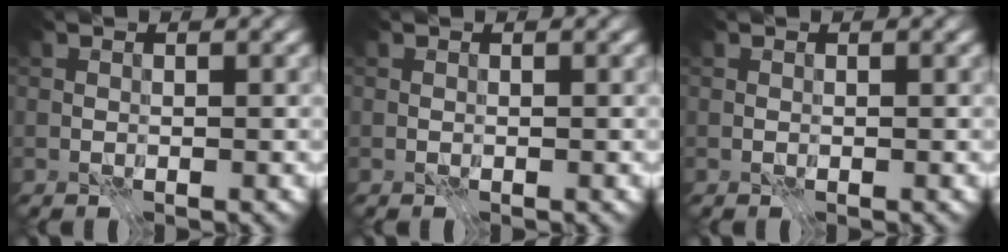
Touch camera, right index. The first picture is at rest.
{"total": 0.0}
{"total": 0.0}